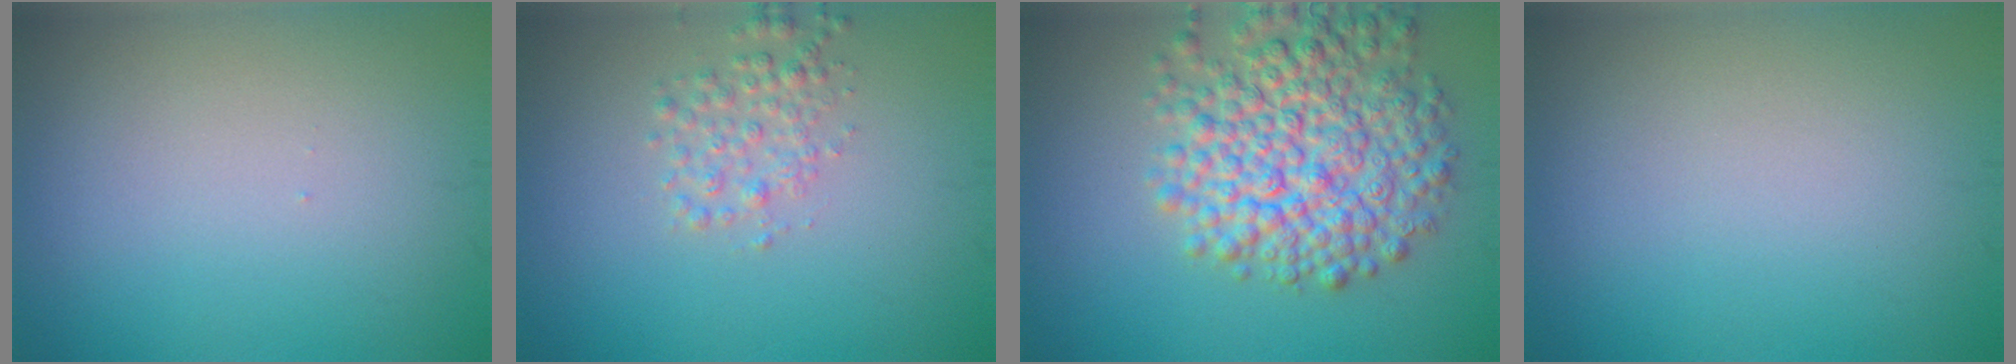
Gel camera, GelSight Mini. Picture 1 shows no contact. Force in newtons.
{"total": 2.1, "press": 2.1, "slide": 0.0}
{"total": 8.5, "press": 8.4, "slide": 0.4}
{"total": 0.0}